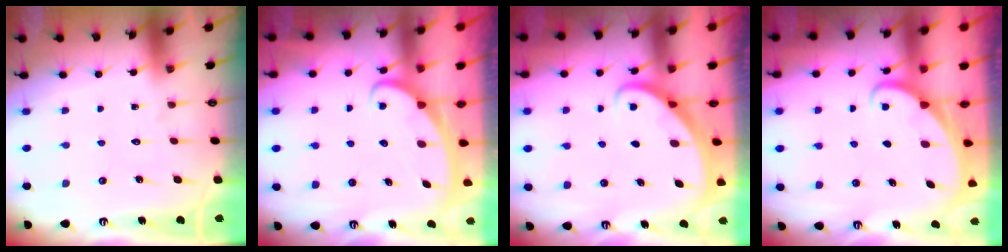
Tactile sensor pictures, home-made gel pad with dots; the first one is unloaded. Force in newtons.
{"total": 2.5, "press": 2.5, "slide": 0.4}
{"total": 2.5, "press": 2.5, "slide": 0.3}
{"total": 1.5, "press": 1.5, "slide": 0.1}